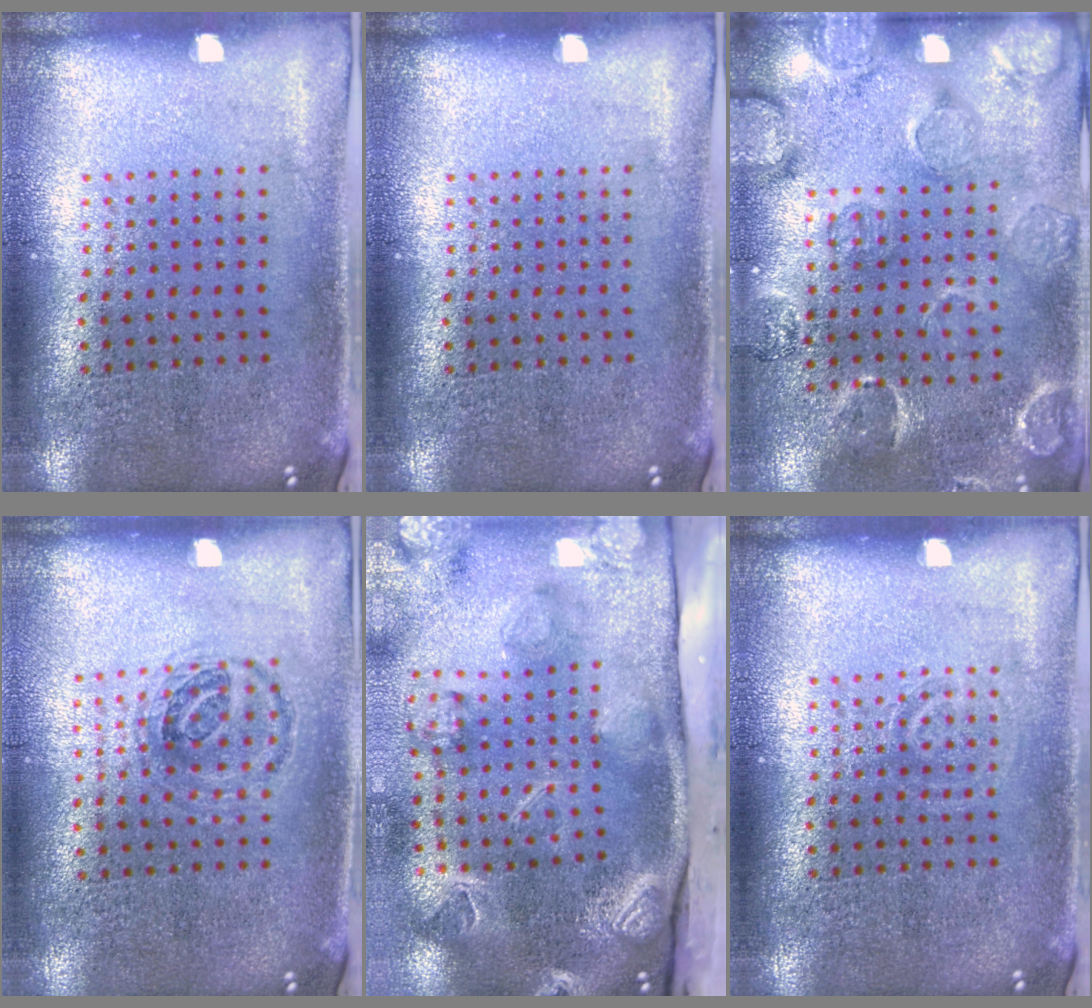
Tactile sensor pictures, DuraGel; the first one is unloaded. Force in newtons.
{"total": 0.0}
{"total": 2.7, "press": 1.9, "slide": 1.9}
{"total": 1.0, "press": 0.9, "slide": 0.2}
{"total": 4.4, "press": 3.2, "slide": 3.1}
{"total": 0.8, "press": 0.8, "slide": 0.2}